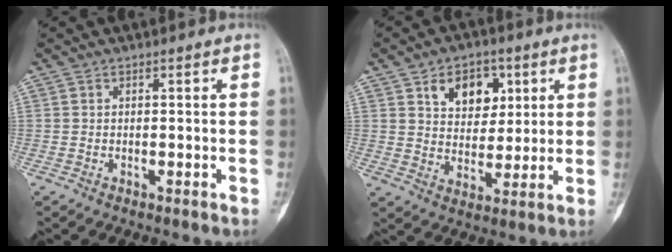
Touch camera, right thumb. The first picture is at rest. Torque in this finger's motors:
{"motor_torque": [-0.55, 0.84, 0.37, -0.22, 0.05]}